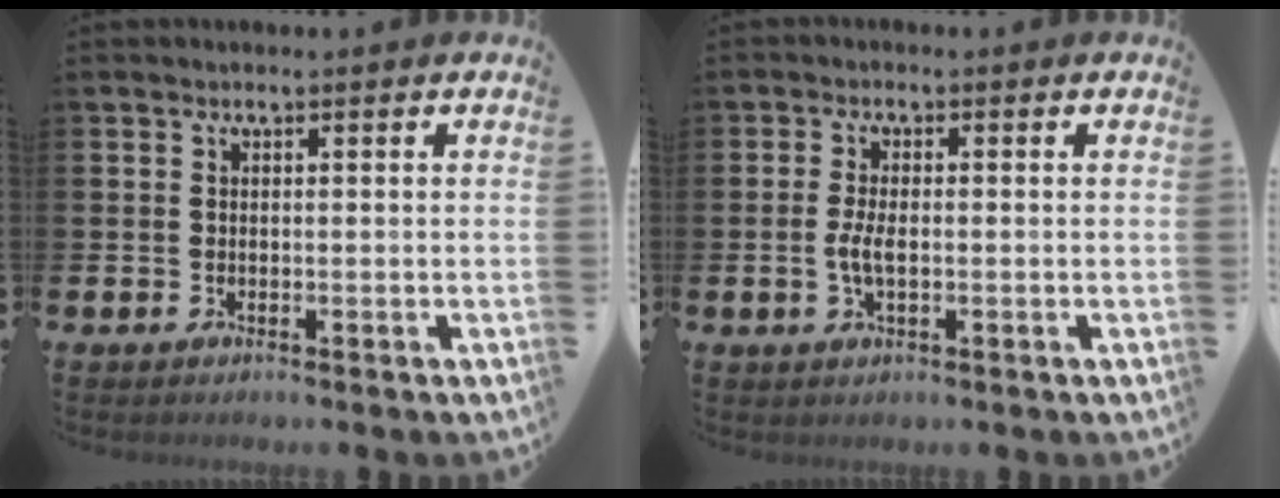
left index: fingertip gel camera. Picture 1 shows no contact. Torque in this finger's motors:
{"motor_torque": [0.76, 0.18, 0.09, 0.14]}